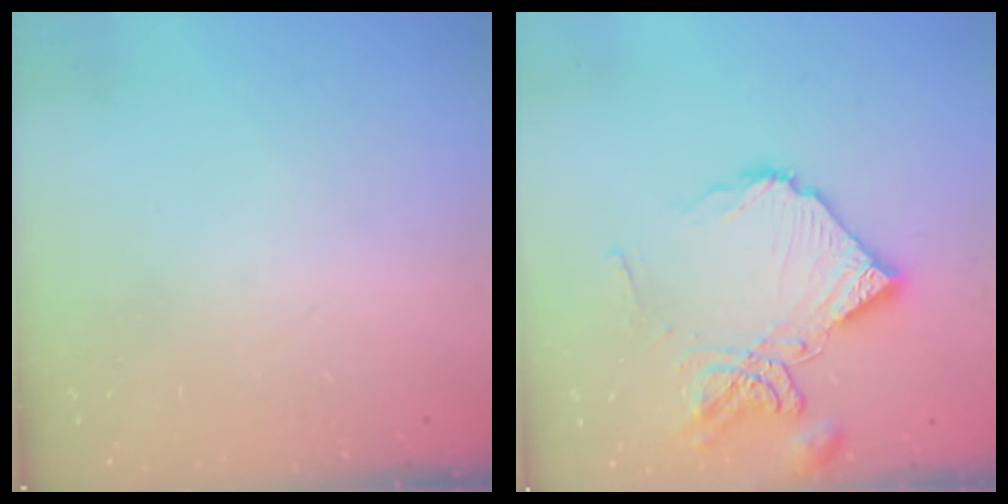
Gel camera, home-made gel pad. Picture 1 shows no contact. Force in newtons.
{"total": 13.9, "press": 13.8, "slide": 1.5}